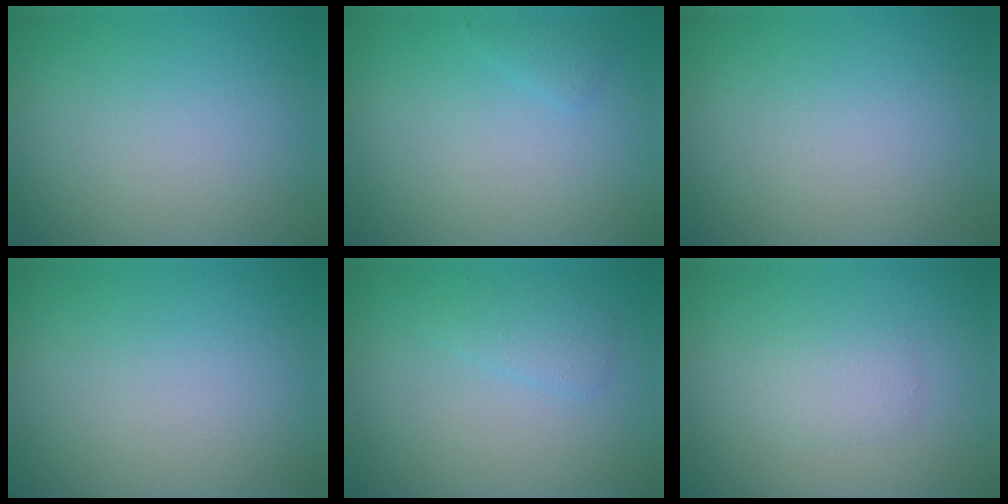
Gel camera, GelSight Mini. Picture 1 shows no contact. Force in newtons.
{"total": 0.8, "press": 0.8, "slide": 0.0}
{"total": 0.0}
{"total": 0.0}
{"total": 1.4, "press": 1.4, "slide": 0.1}
{"total": 1.6, "press": 1.6, "slide": 0.0}